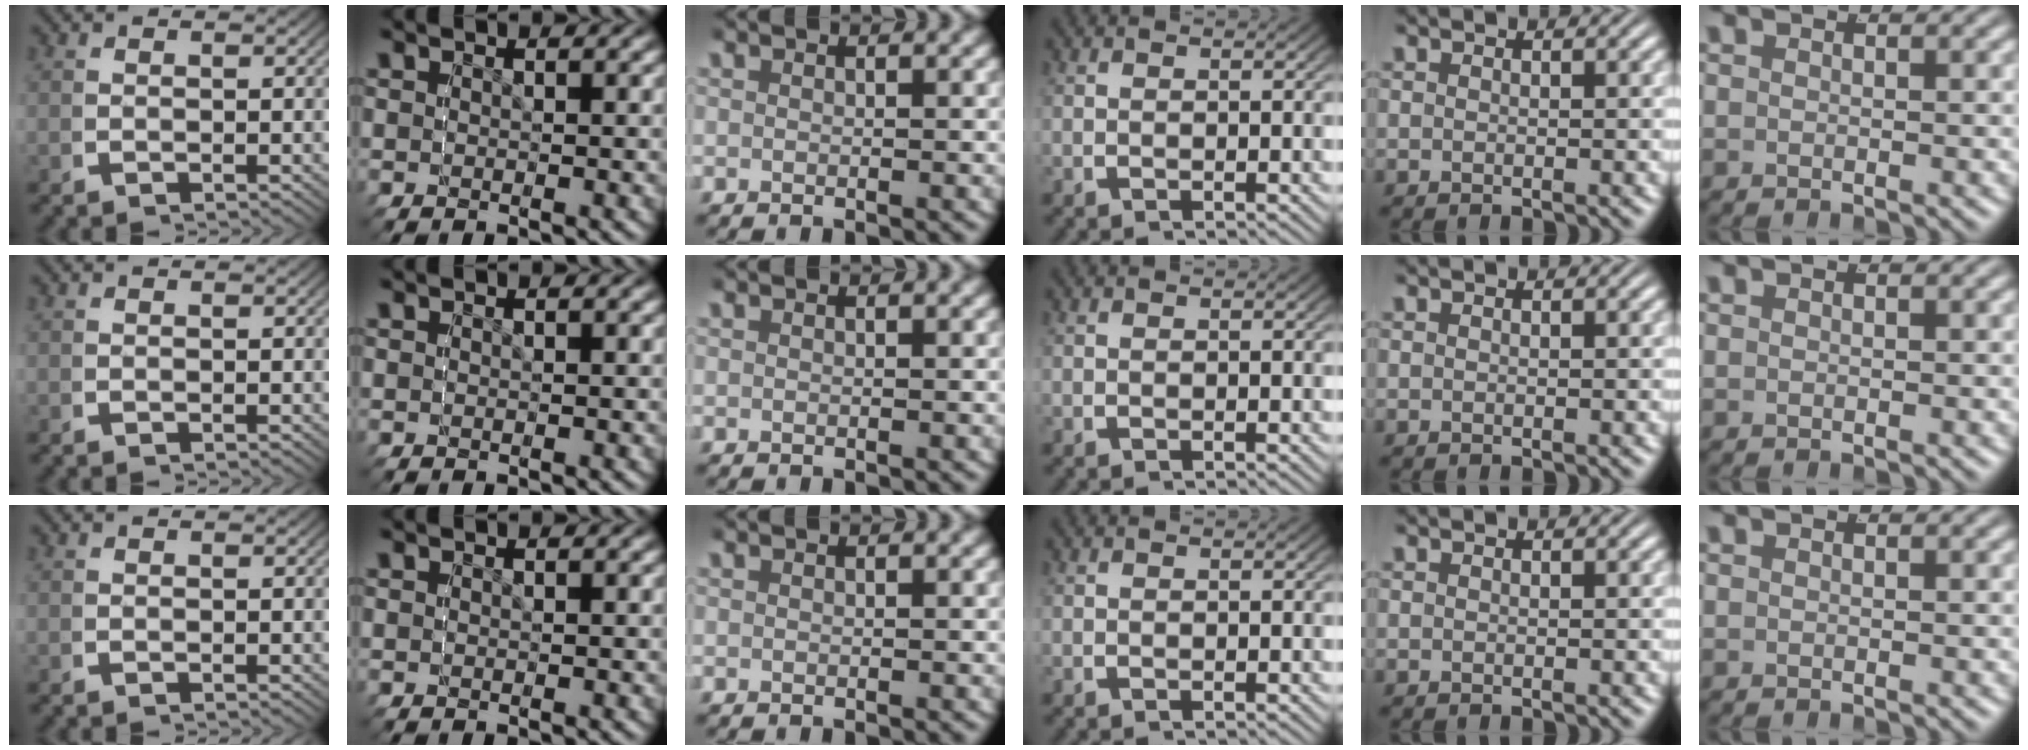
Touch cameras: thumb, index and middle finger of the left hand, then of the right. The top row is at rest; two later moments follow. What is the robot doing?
{"motion": "grasp_and_lifting", "object": "bottle"}